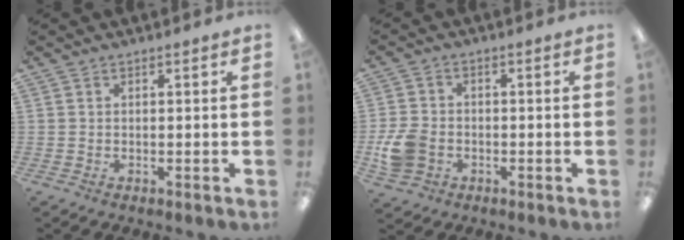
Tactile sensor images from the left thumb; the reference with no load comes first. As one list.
[{"total": 7.9, "force": [-2.7, 5.9, 4.4], "torque": [-0.085, 0.010, -0.047]}]